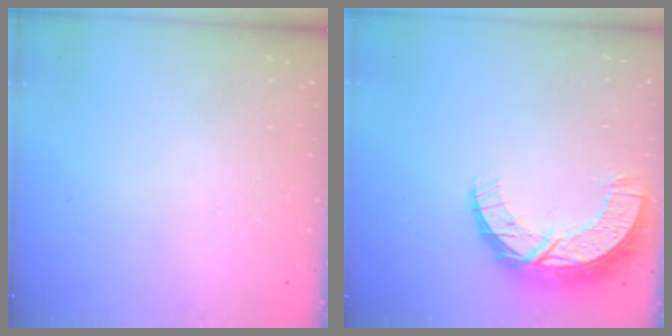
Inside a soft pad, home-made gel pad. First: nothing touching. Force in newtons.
{"total": 11.6, "press": 11.6, "slide": 0.7}